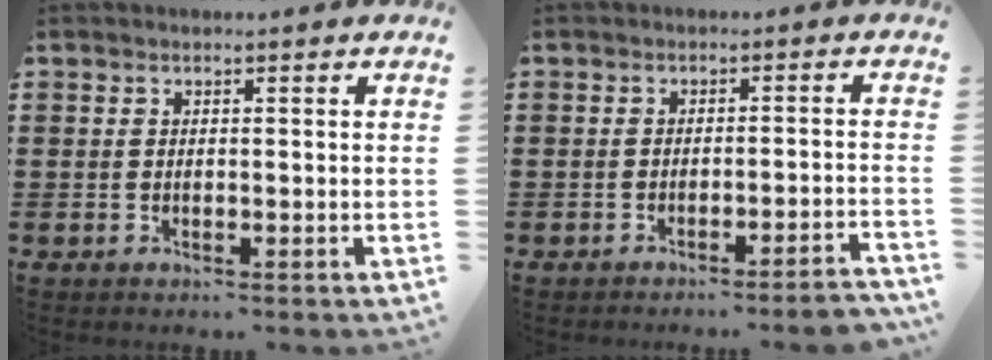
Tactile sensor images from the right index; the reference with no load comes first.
{"total": 2.4, "force": [-2.2, -0.3, 1.0], "torque": [-0.017, -0.002, -0.045]}